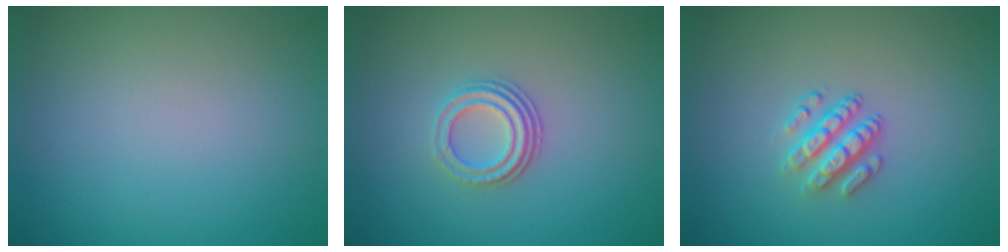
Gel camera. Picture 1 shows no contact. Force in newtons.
{"total": 3.0, "press": 2.2, "slide": 2.0}
{"total": 2.9, "press": 2.5, "slide": 1.6}